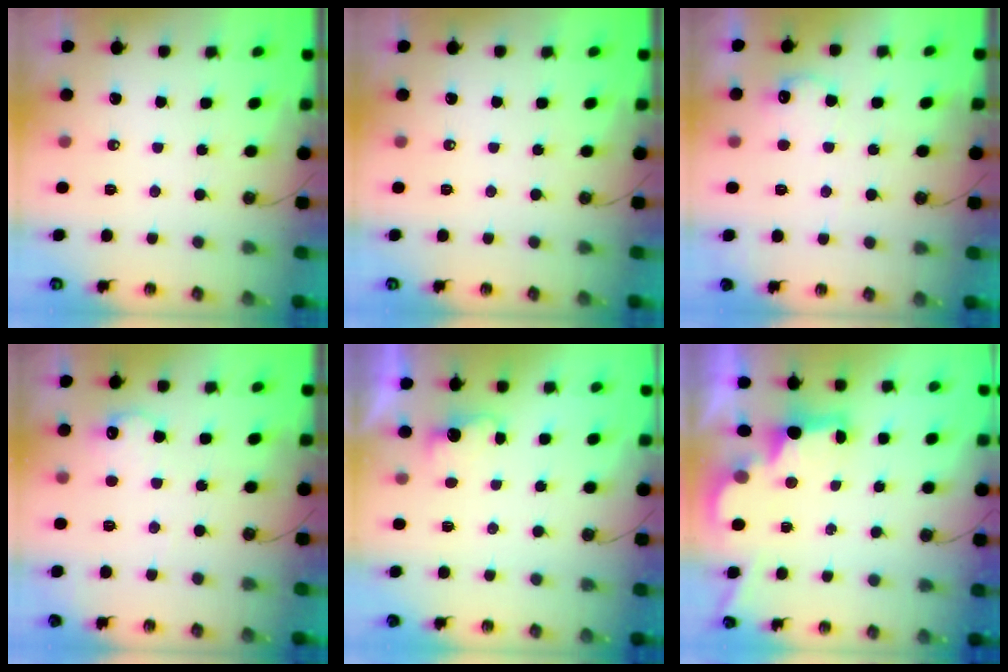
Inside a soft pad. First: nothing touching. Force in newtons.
{"total": 0.0}
{"total": 8.2, "press": 8.2, "slide": 0.6}
{"total": 9.3, "press": 9.3, "slide": 0.7}
{"total": 2.4, "press": 2.3, "slide": 0.8}
{"total": 2.7, "press": 2.6, "slide": 0.9}